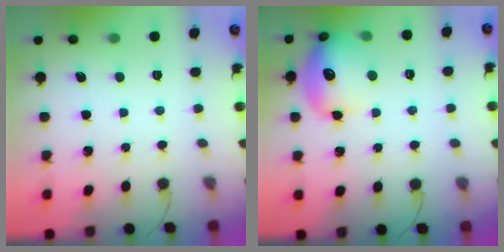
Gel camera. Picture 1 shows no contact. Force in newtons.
{"total": 15.5, "press": 15.4, "slide": 1.7}